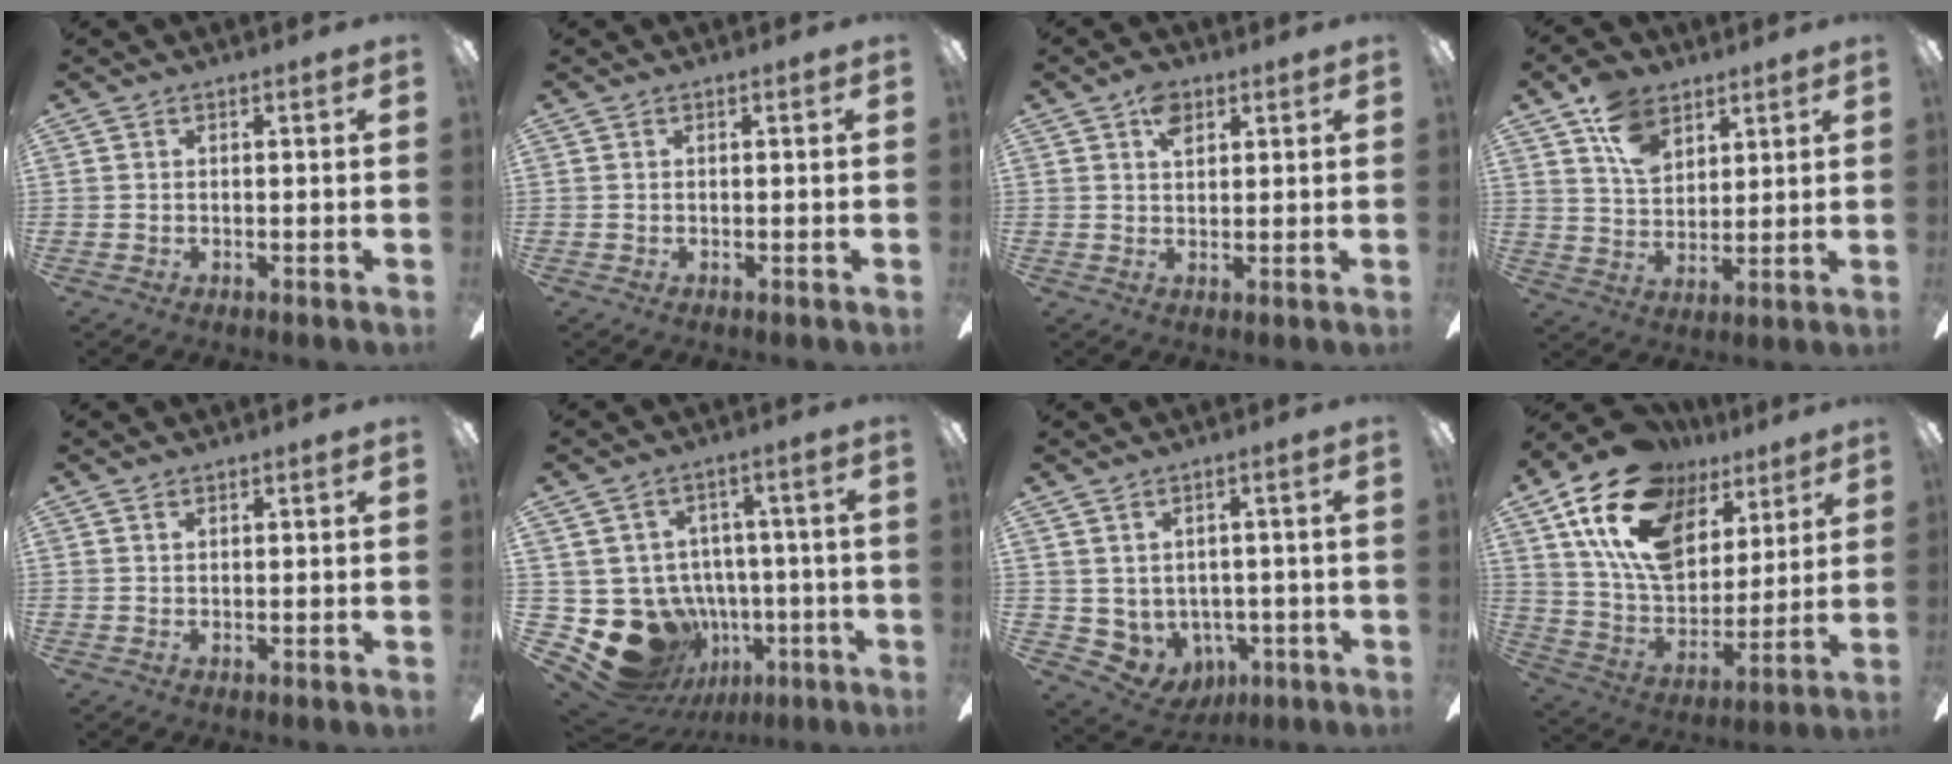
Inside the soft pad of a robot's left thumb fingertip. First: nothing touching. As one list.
[{"total": 0.0}, {"total": 5.4, "force": [2.8, 3.4, 3.2], "torque": [-0.046, -0.002, 0.046]}, {"total": 11.0, "force": [6.8, 7.1, 5.1], "torque": [-0.090, -0.019, 0.129]}, {"total": 1.0, "force": [0.7, 0.5, 0.4], "torque": [-0.010, 0.002, 0.014]}, {"total": 15.1, "force": [-5.8, 12.2, 6.8], "torque": [-0.167, 0.022, -0.073]}, {"total": 3.7, "force": [0.7, 3.5, 0.9], "torque": [-0.049, -0.017, 0.016]}, {"total": 22.3, "force": [12.7, 13.4, 12.6], "torque": [-0.233, -0.054, 0.235]}]